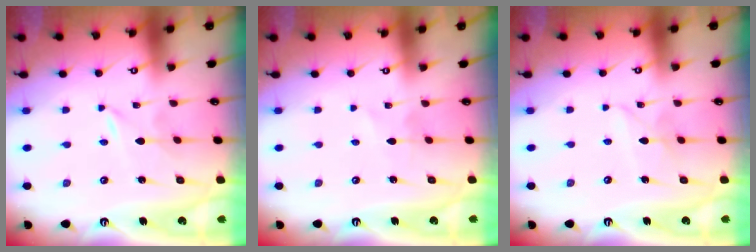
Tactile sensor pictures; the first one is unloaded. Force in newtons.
{"total": 2.4, "press": 2.4, "slide": 0.2}
{"total": 3.8, "press": 3.8, "slide": 0.3}